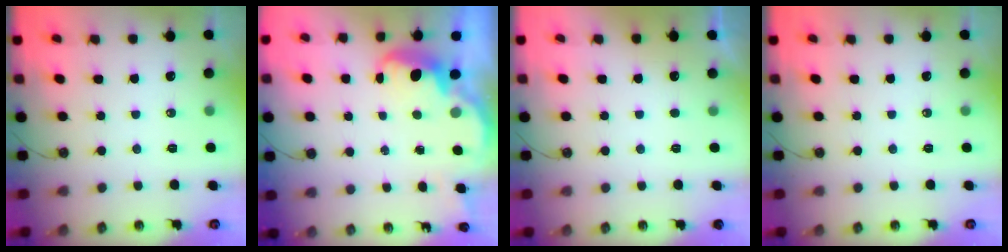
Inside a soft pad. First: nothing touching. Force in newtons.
{"total": 2.7, "press": 2.6, "slide": 0.6}
{"total": 0.0}
{"total": 0.0}